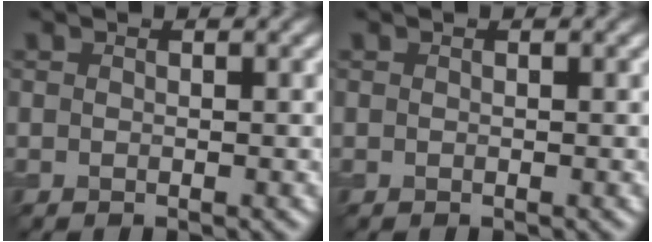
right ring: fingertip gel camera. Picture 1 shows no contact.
{"total": 0.0}